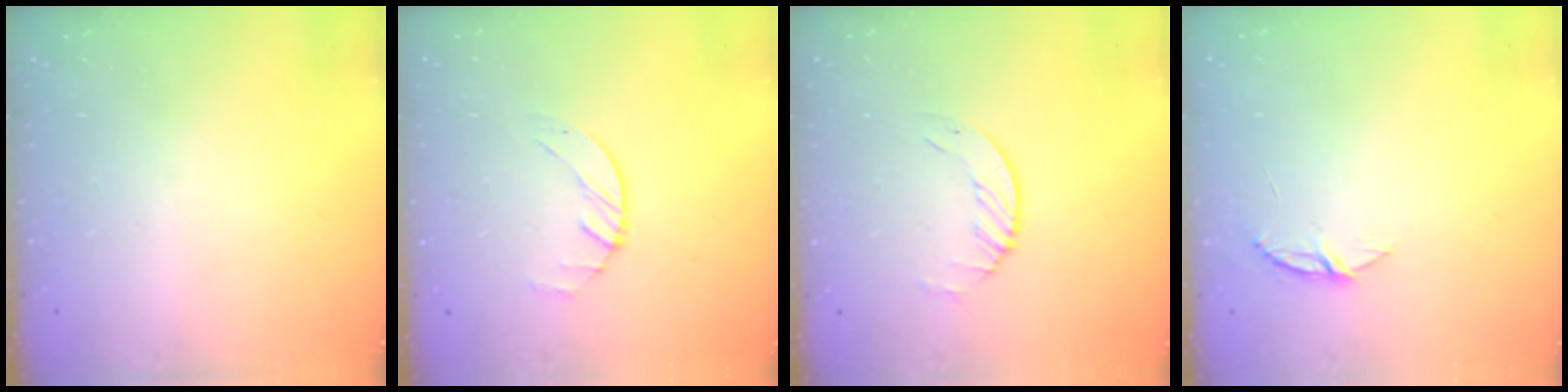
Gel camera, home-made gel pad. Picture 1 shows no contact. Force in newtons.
{"total": 1.4, "press": 1.3, "slide": 0.2}
{"total": 1.7, "press": 1.7, "slide": 0.2}
{"total": 4.6, "press": 4.5, "slide": 0.4}